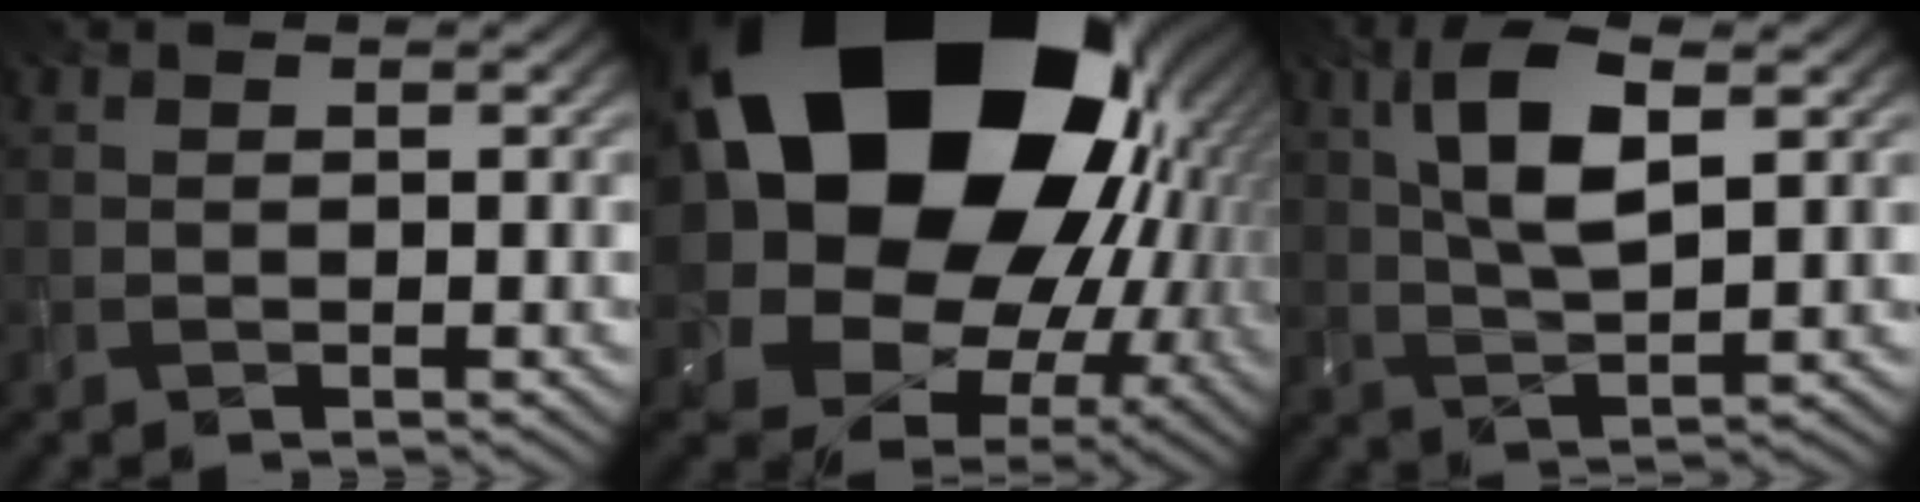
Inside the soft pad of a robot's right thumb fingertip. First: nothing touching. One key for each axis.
{"total": 24.8, "fx": 6.0, "fy": 18.5, "fz": 15.3, "tx": -0.306, "ty": -0.052, "tz": 0.113}
{"total": 8.4, "fx": 2.8, "fy": 2.8, "fz": 7.3, "tx": -0.155, "ty": 0.010, "tz": 0.051}